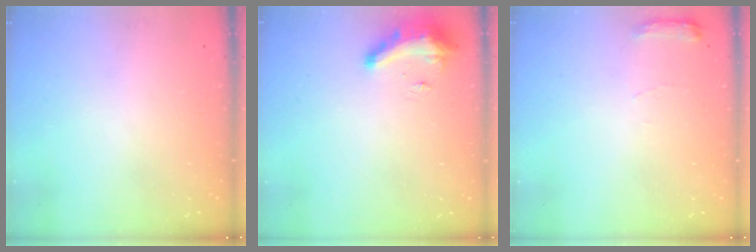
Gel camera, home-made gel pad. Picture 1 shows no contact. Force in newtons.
{"total": 8.8, "press": 8.7, "slide": 0.8}
{"total": 5.6, "press": 5.6, "slide": 0.7}